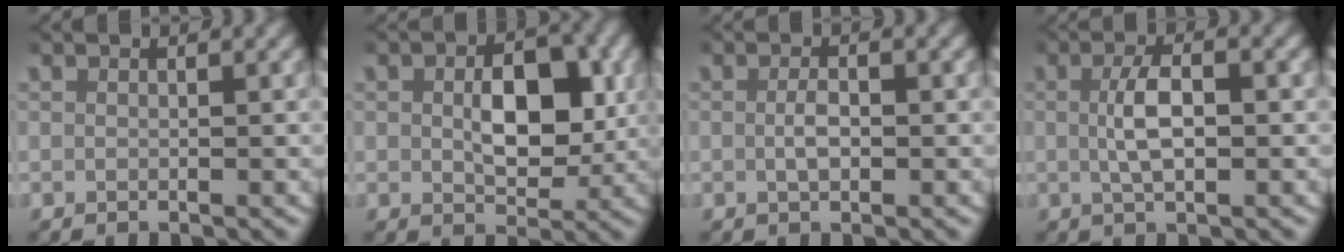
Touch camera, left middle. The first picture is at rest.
{"total": 6.0, "force": [0.7, 3.8, 4.6], "torque": [-0.074, -0.012, 0.016]}
{"total": 1.6, "force": [-0.2, 0.7, 1.4], "torque": [-0.029, -0.002, -0.004]}
{"total": 3.2, "force": [0.1, 1.1, 3.0], "torque": [-0.057, 0.002, 0.001]}